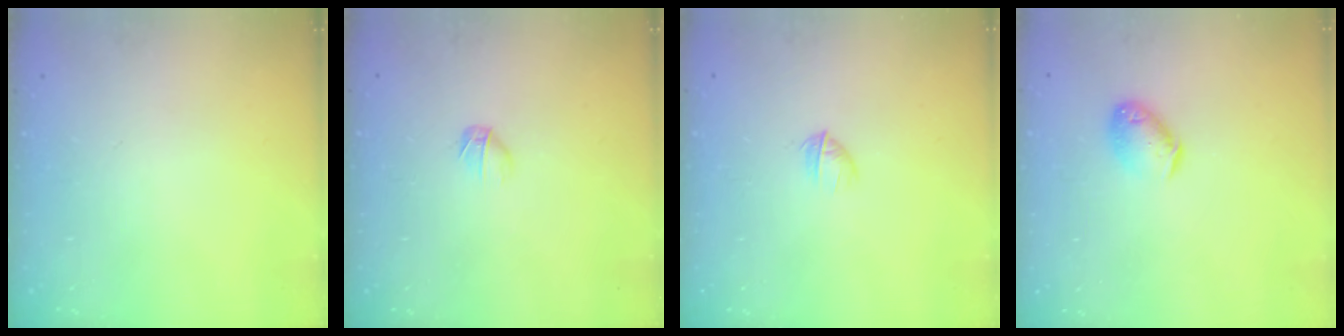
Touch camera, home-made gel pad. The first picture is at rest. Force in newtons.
{"total": 3.7, "press": 3.6, "slide": 1.0}
{"total": 2.8, "press": 2.6, "slide": 0.9}
{"total": 9.2, "press": 9.1, "slide": 1.4}